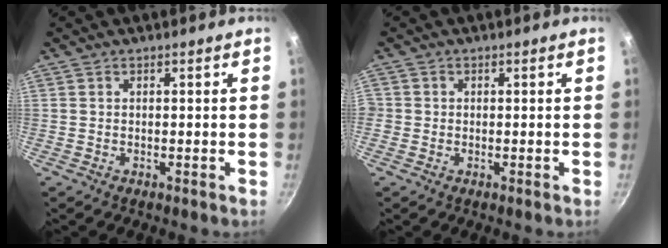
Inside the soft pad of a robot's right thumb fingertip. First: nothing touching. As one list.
[{"total": 1.1, "force": [-0.4, 1.1, 0.1], "torque": [0.000, 0.002, -0.008]}]